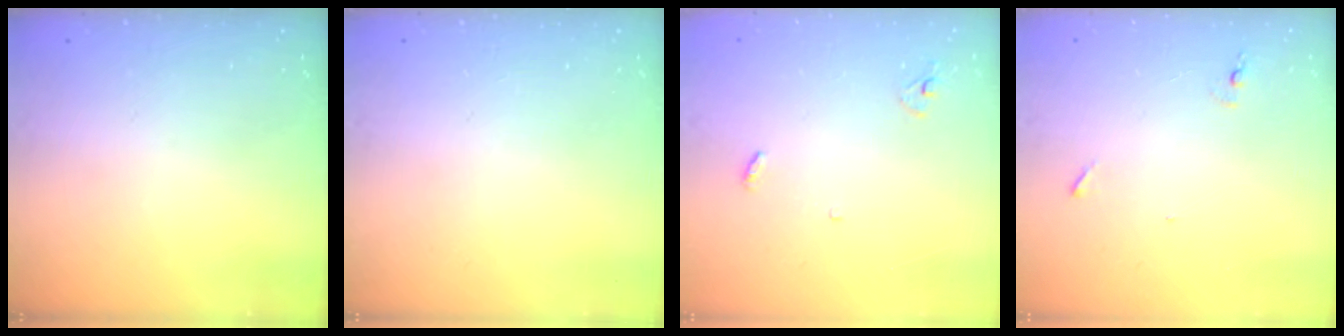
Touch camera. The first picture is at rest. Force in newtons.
{"total": 0.0}
{"total": 3.3, "press": 3.2, "slide": 0.3}
{"total": 4.7, "press": 4.5, "slide": 1.4}